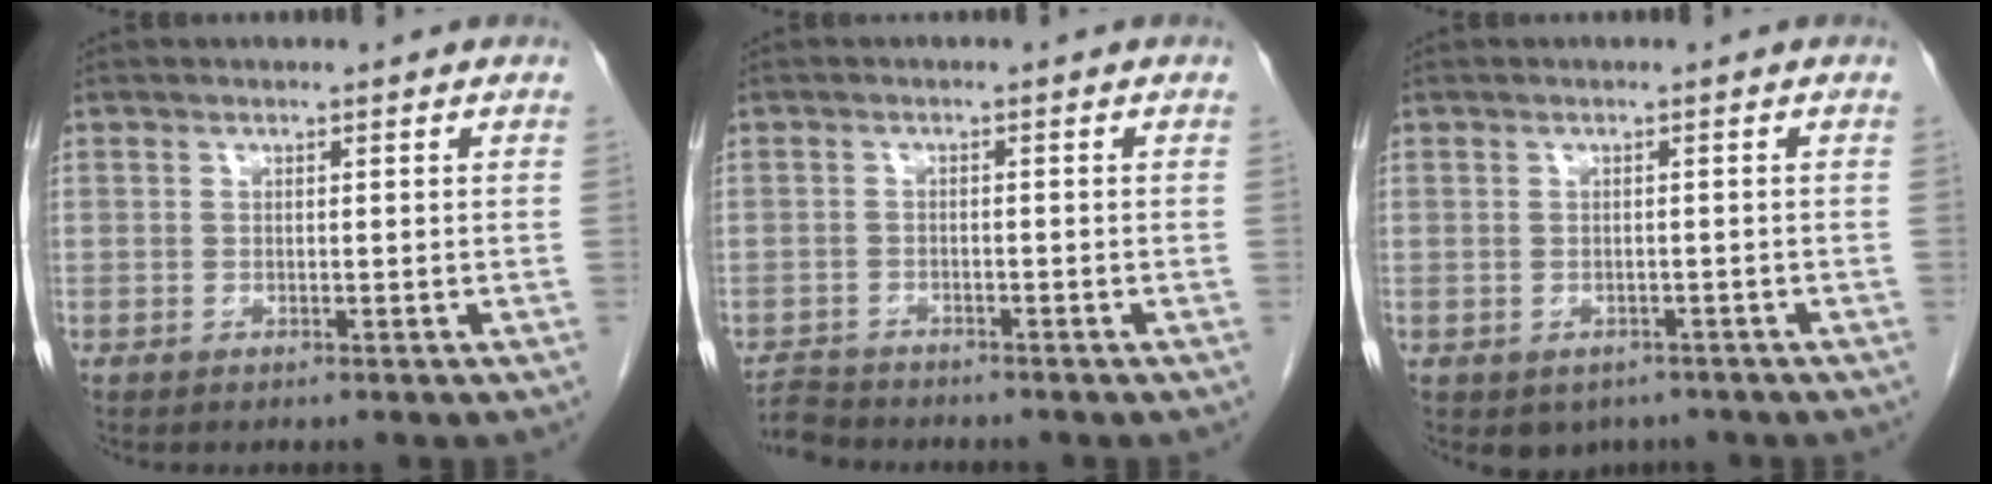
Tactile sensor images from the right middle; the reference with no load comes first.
{"total": 4.0, "force": [-3.9, 0.6, -0.2], "torque": [0.004, -0.013, -0.072]}
{"total": 3.2, "force": [-2.3, 2.2, 0.9], "torque": [-0.006, 0.004, -0.023]}